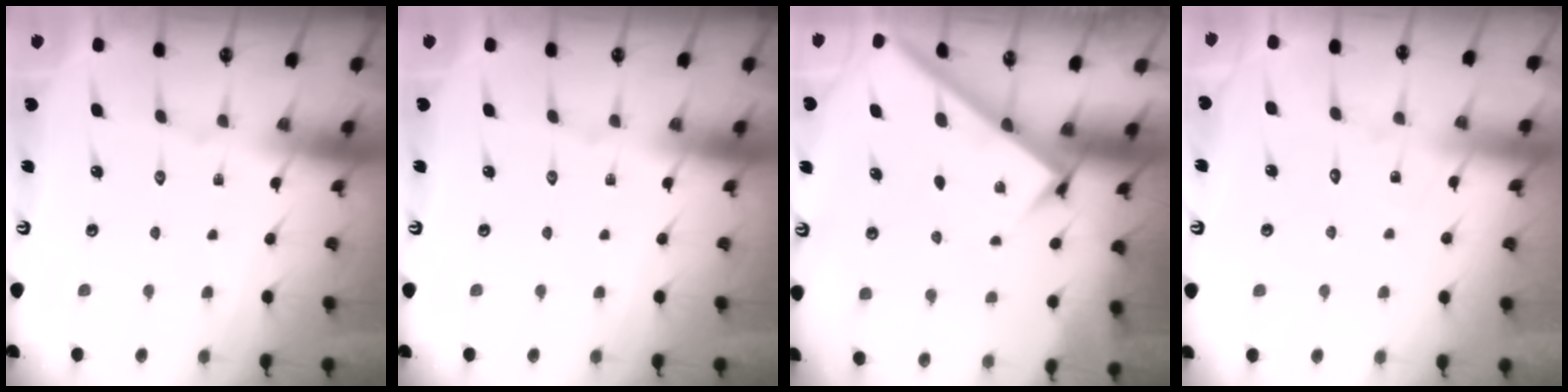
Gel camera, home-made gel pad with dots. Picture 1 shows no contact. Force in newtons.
{"total": 0.0}
{"total": 2.6, "press": 2.5, "slide": 0.3}
{"total": 5.3, "press": 5.3, "slide": 0.4}